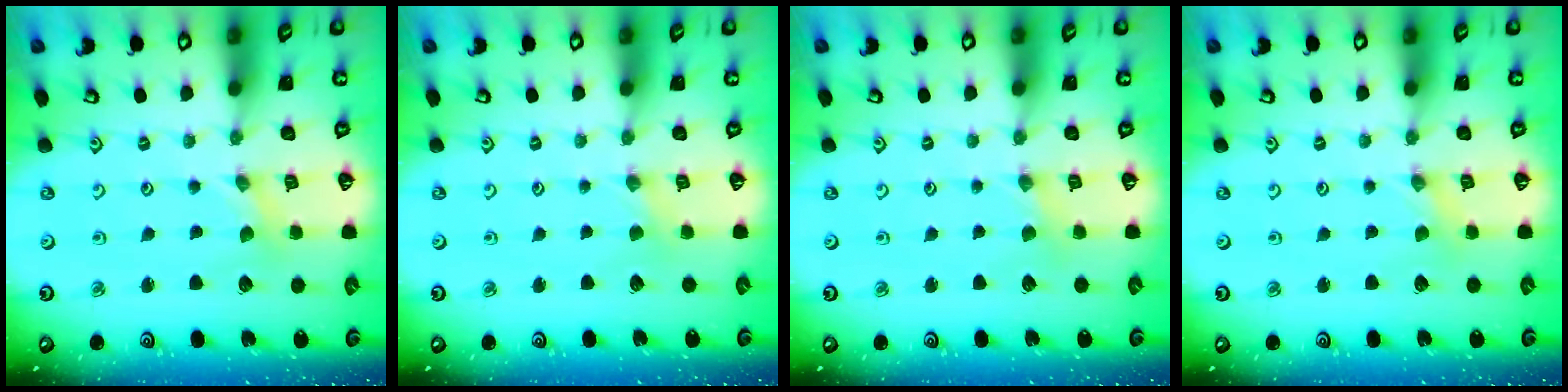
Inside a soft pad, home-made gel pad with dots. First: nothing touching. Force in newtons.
{"total": 1.5, "press": 1.4, "slide": 0.2}
{"total": 2.0, "press": 2.0, "slide": 0.4}
{"total": 0.0}